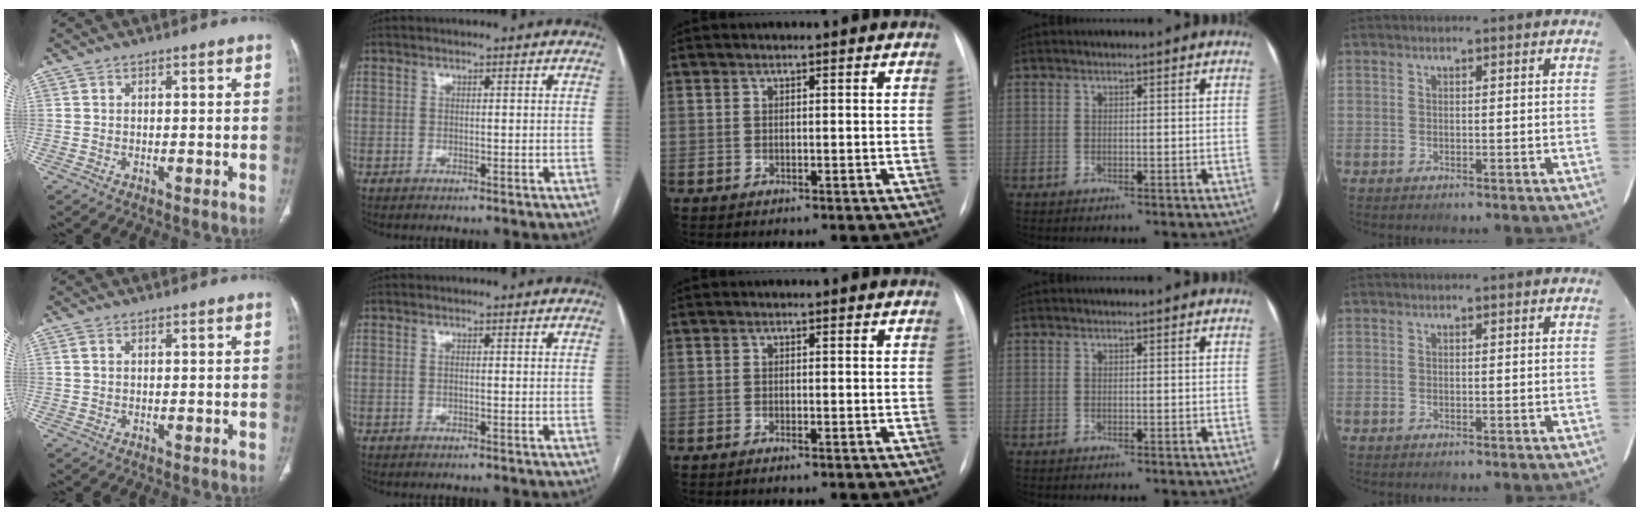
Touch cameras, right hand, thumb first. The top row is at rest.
{"thumb": {"total": 1.2, "force": [0.5, 0.7, 0.9], "torque": [-0.029, 0.009, 0.014]}, "middle": {"total": 0.7, "force": [-0.4, 0.0, 0.5], "torque": [-0.011, -0.001, -0.008]}}